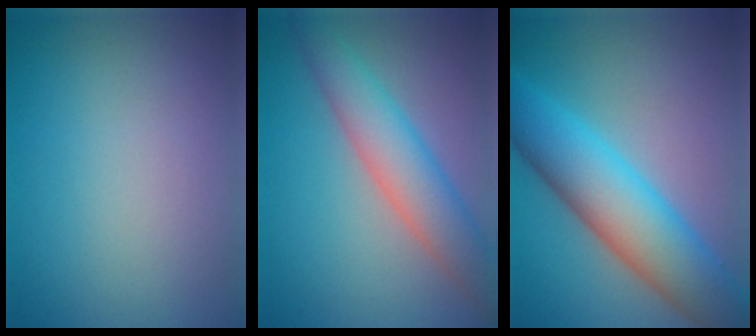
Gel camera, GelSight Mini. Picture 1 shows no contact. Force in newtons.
{"total": 5.4, "press": 5.4, "slide": 0.2}
{"total": 9.0, "press": 9.0, "slide": 0.2}